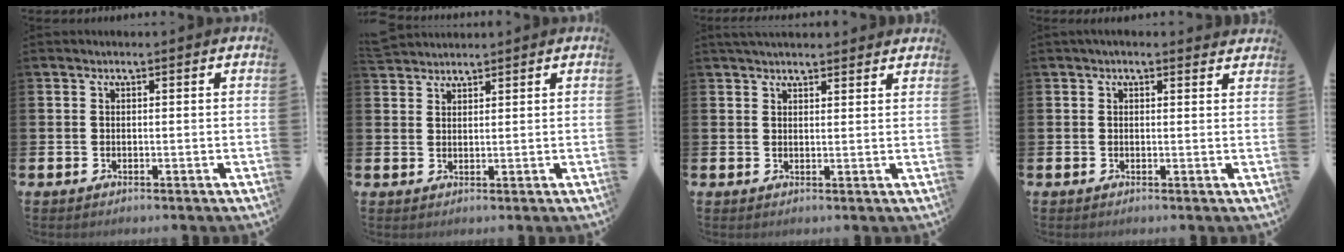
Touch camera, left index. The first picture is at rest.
{"total": 2.6, "force": [2.6, 0.4, -0.1], "torque": [-0.002, -0.007, 0.048]}
{"total": 2.7, "force": [2.6, 0.5, 0.5], "torque": [-0.011, -0.008, 0.048]}
{"total": 1.3, "force": [1.2, 0.2, 0.3], "torque": [-0.003, -0.002, 0.022]}